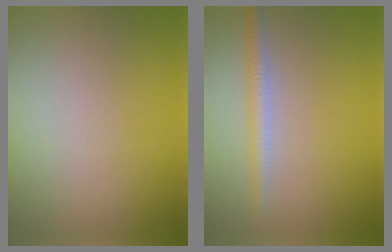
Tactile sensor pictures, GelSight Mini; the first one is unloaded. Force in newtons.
{"total": 1.8, "press": 1.8, "slide": 0.1}